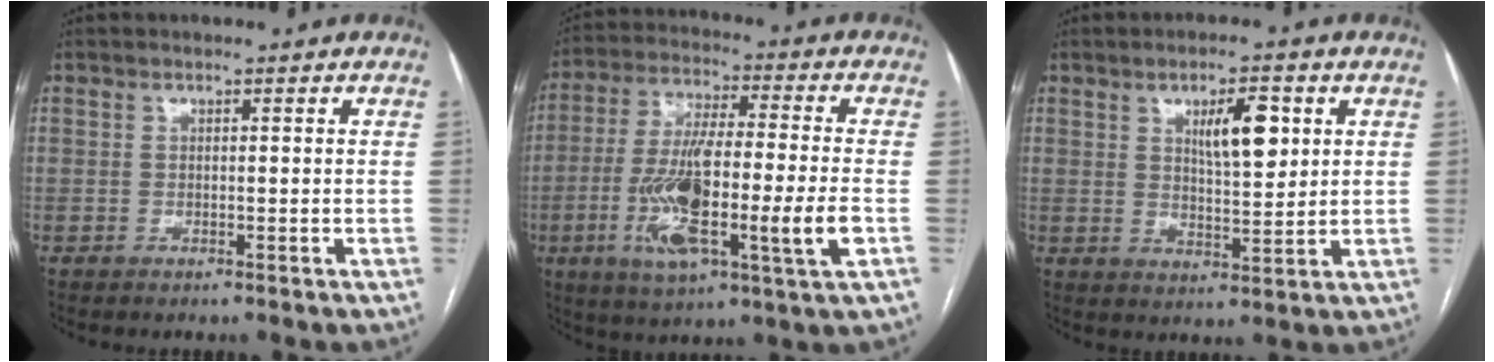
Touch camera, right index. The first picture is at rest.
{"total": 17.7, "force": [-4.5, 1.7, 17.0], "torque": [-0.320, -0.010, -0.076]}
{"total": 7.2, "force": [2.7, 2.1, 6.4], "torque": [-0.105, 0.003, 0.046]}